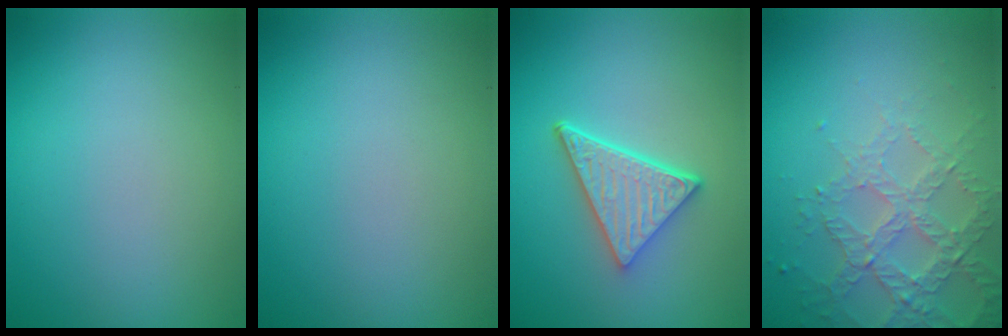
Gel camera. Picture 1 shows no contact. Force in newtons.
{"total": 0.0}
{"total": 5.1, "press": 3.8, "slide": 3.5}
{"total": 3.7, "press": 3.6, "slide": 0.5}